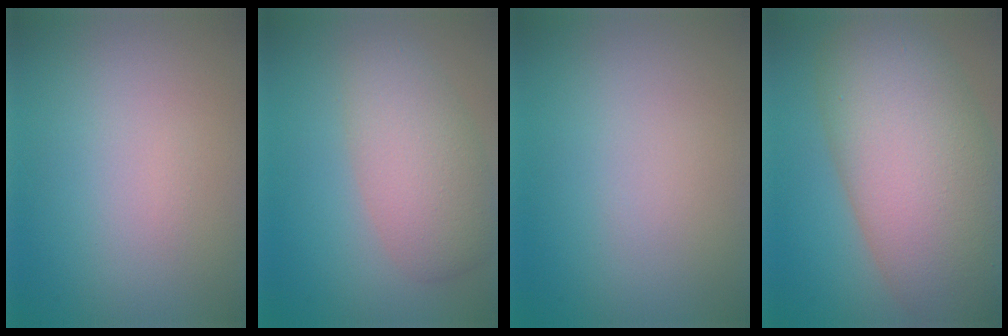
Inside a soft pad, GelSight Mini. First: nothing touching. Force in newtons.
{"total": 5.0, "press": 5.0, "slide": 0.2}
{"total": 0.0}
{"total": 13.4, "press": 13.4, "slide": 0.8}